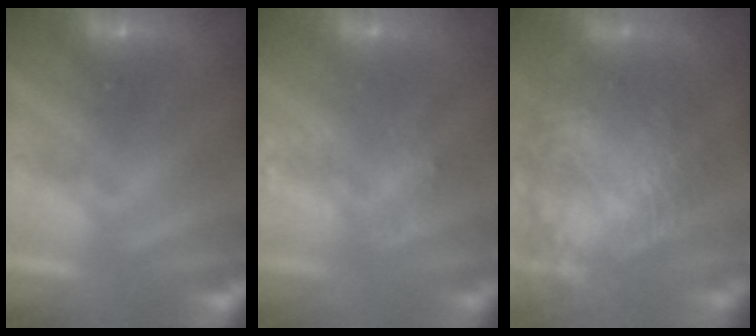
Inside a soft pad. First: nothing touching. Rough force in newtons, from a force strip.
{"total": 1.4}
{"total": 10.2}